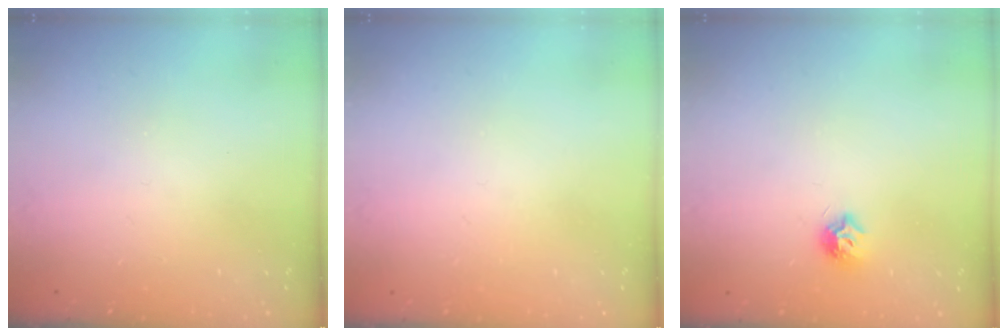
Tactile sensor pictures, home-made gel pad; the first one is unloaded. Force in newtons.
{"total": 0.8, "press": 0.8, "slide": 0.0}
{"total": 7.1, "press": 7.1, "slide": 0.2}